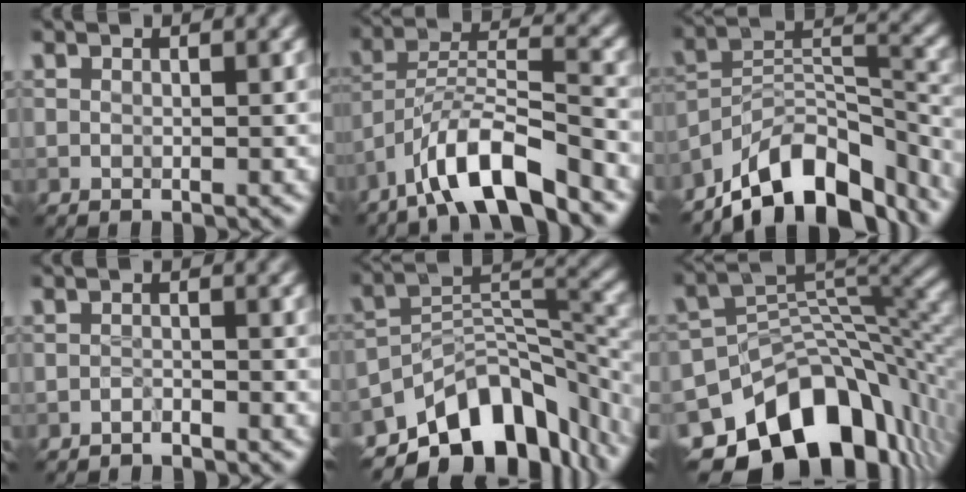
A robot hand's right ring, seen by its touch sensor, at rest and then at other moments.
{"total": 8.1, "force": [-5.9, 1.8, 5.3], "torque": [-0.090, 0.010, -0.108]}
{"total": 11.3, "force": [-8.8, 4.5, 5.5], "torque": [-0.078, 0.011, -0.162]}
{"total": 1.0, "force": [-1.0, 0.1, 0.2], "torque": [-0.001, 0.001, -0.019]}
{"total": 11.3, "force": [-7.3, 6.0, 6.2], "torque": [-0.092, 0.002, -0.132]}
{"total": 13.6, "force": [-6.9, 8.5, 8.0], "torque": [-0.135, -0.006, -0.107]}